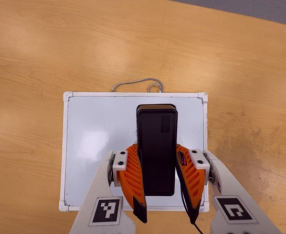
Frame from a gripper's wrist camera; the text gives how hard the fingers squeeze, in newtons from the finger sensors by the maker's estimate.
{"total": 10.5, "left": 8.8, "right": 12.2}